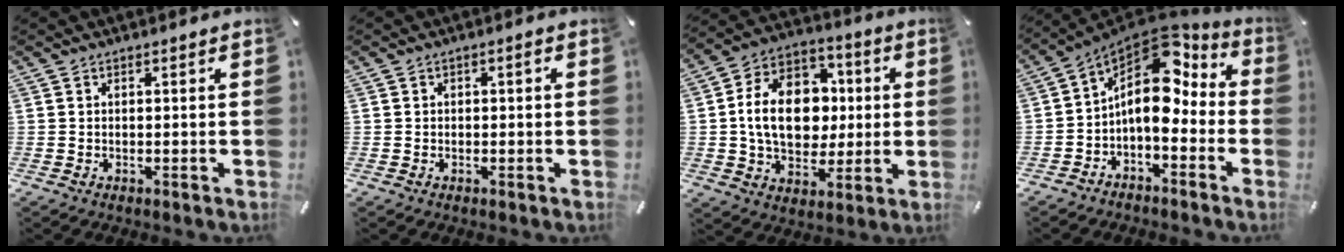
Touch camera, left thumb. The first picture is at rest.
{"total": 0.8, "force": [-0.1, 0.7, 0.3], "torque": [-0.007, 0.006, -0.004]}
{"total": 16.7, "force": [-0.2, 12.7, 10.8], "torque": [-0.213, 0.012, -0.003]}
{"total": 12.4, "force": [2.2, 7.7, 9.4], "torque": [-0.173, -0.037, 0.030]}